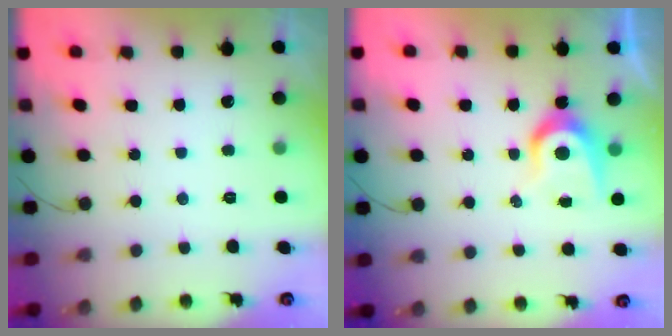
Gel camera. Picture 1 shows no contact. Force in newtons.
{"total": 7.5, "press": 7.5, "slide": 0.4}